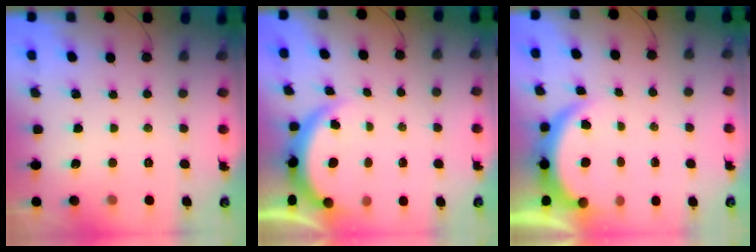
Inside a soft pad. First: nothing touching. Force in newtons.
{"total": 4.0, "press": 3.7, "slide": 1.5}
{"total": 4.9, "press": 4.9, "slide": 0.4}